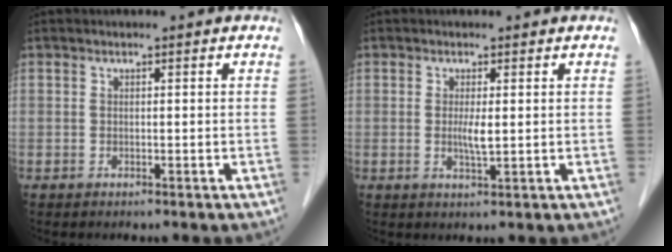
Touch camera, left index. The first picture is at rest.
{"total": 2.2, "force": [-0.3, 0.2, 2.2], "torque": [-0.046, -0.010, -0.004]}